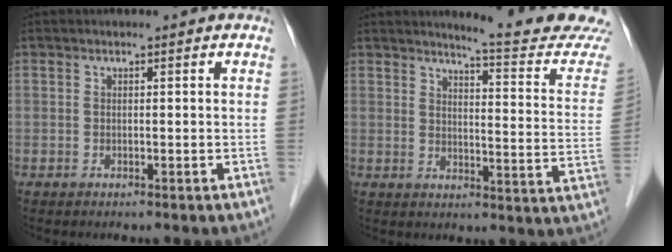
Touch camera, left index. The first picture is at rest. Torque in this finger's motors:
{"motor_torque": [0.49, -0.60, 0.25, 0.04]}